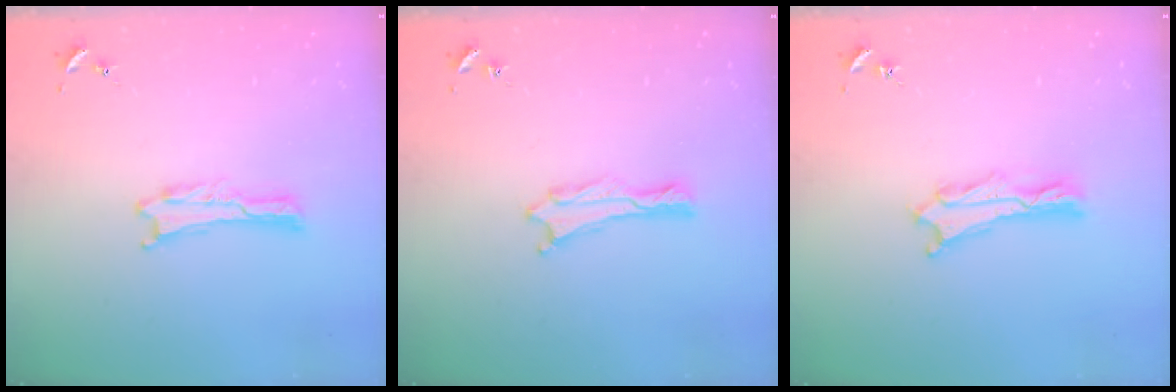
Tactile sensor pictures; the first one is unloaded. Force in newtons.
{"total": 0.0}
{"total": 2.4, "press": 2.4, "slide": 0.3}